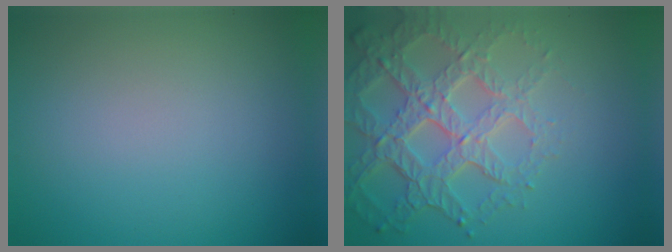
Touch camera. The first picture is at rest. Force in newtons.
{"total": 6.8, "press": 5.0, "slide": 4.6}